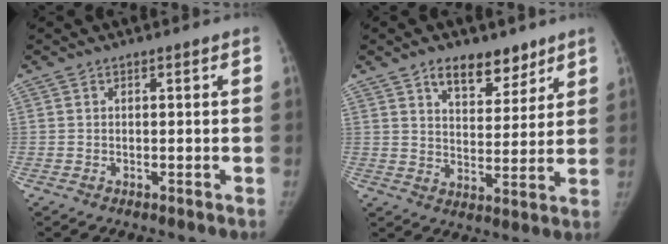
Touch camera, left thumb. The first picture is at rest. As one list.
[{"total": 9.8, "force": [6.6, 5.4, 4.8], "torque": [-0.039, -0.040, 0.108]}]